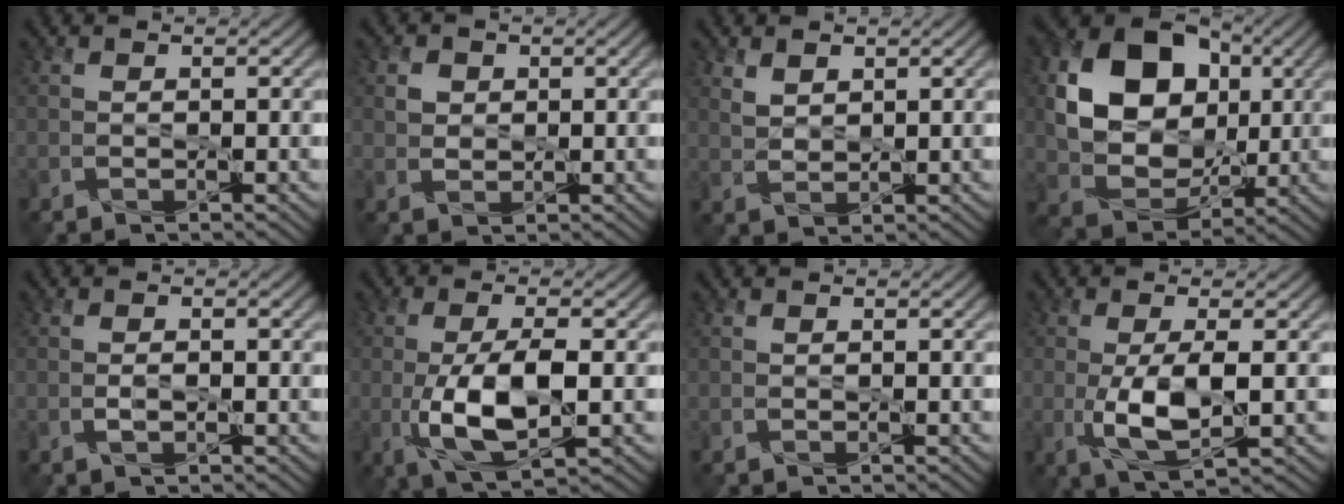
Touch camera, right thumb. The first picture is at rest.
{"total": 2.1, "force": [0.6, 1.8, 0.8], "torque": [-0.019, -0.004, 0.008]}
{"total": 2.4, "force": [1.5, 1.5, 1.3], "torque": [-0.034, -0.004, 0.034]}
{"total": 15.0, "force": [3.2, 11.6, 9.0], "torque": [-0.189, 0.014, 0.068]}
{"total": 1.3, "force": [-0.3, 0.6, 1.1], "torque": [-0.023, -0.001, -0.006]}
{"total": 8.9, "force": [-1.6, 3.3, 8.1], "torque": [-0.163, -0.006, -0.027]}
{"total": 0.0}
{"total": 6.5, "force": [-0.8, 2.1, 6.1], "torque": [-0.127, -0.006, -0.013]}